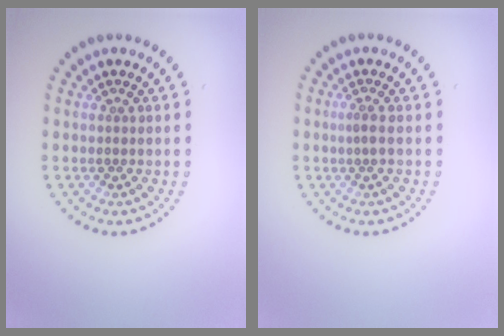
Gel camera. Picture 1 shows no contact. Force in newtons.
{"total": 1.1, "press": 0.9, "slide": 0.7}